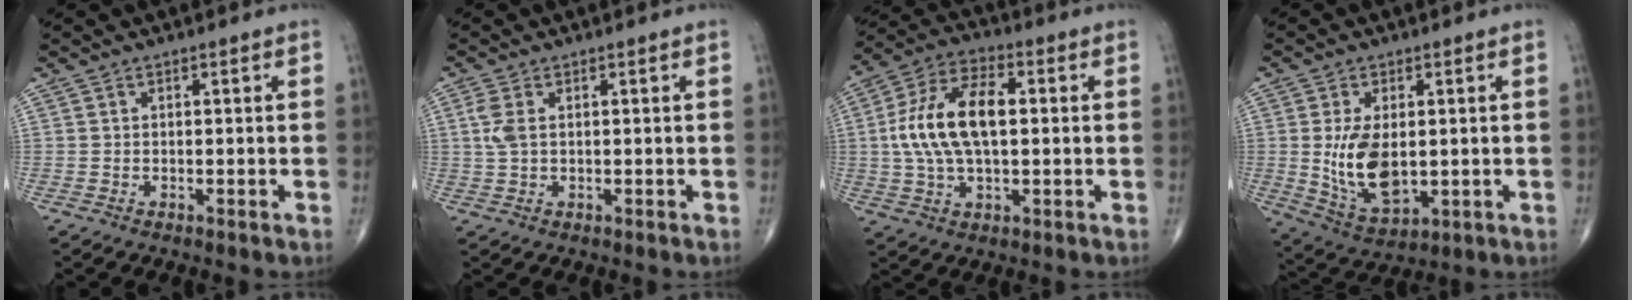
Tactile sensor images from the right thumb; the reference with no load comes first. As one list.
[{"total": 3.3, "force": [0.7, 1.7, 2.7], "torque": [-0.077, 0.006, 0.015]}, {"total": 15.1, "force": [1.1, 7.7, 12.9], "torque": [-0.257, 0.023, 0.016]}, {"total": 11.3, "force": [0.2, 6.2, 9.4], "torque": [-0.172, -0.016, 0.020]}]